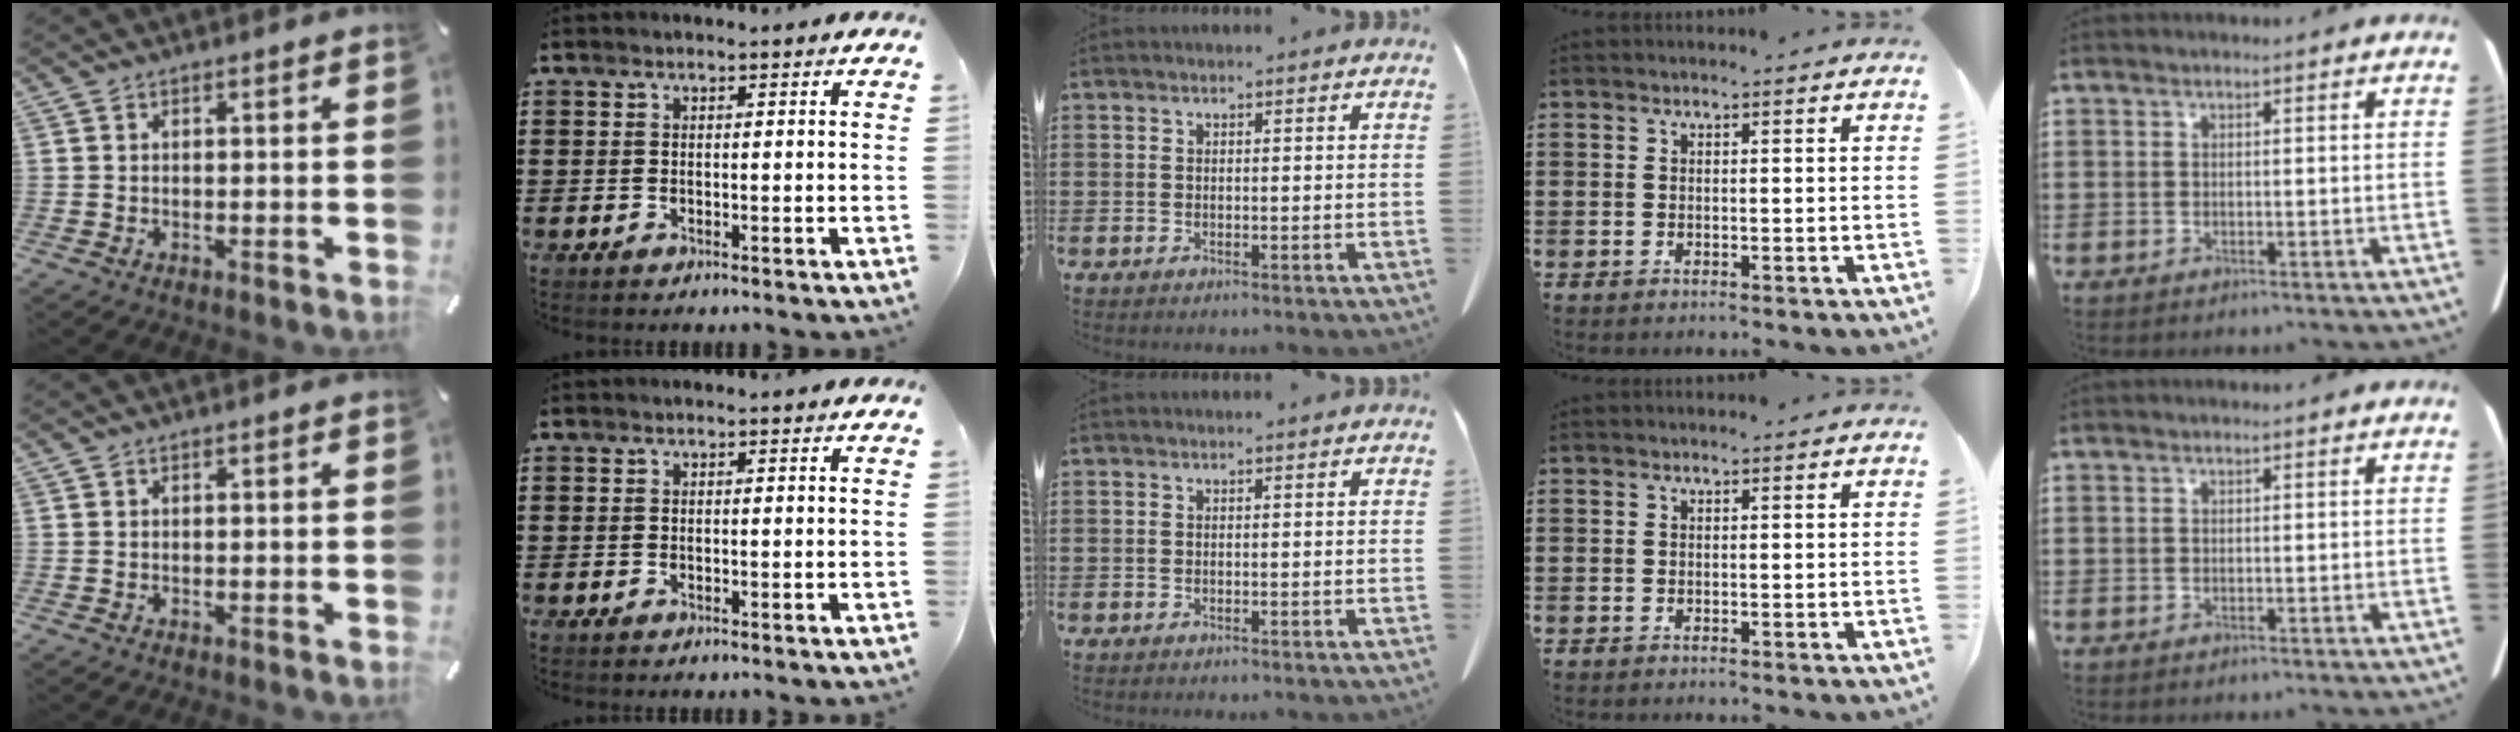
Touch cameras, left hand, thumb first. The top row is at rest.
{}